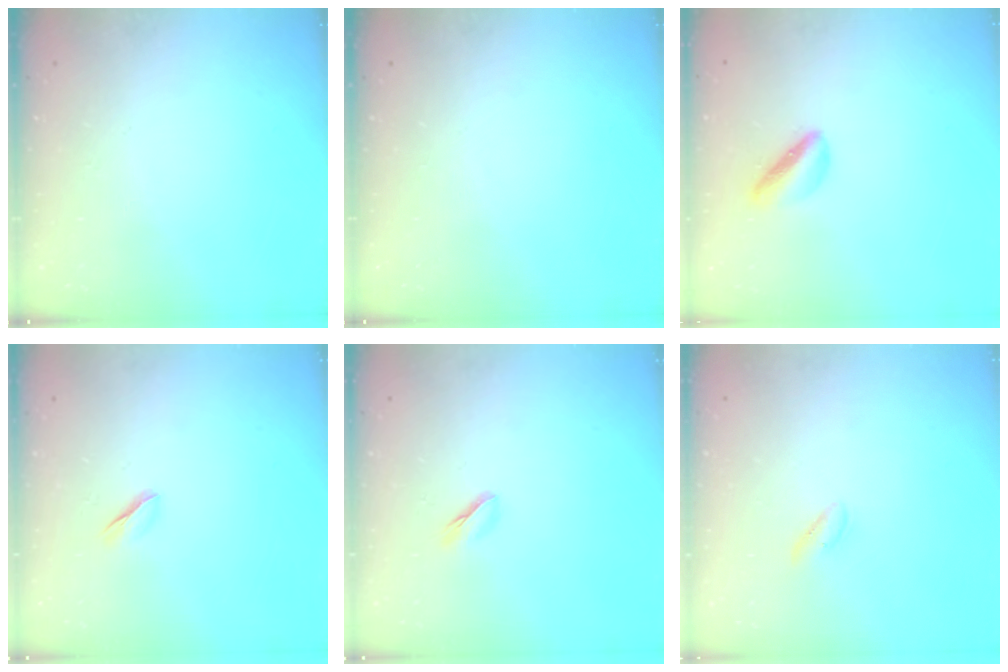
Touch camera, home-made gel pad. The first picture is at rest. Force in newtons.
{"total": 0.0}
{"total": 3.9, "press": 3.8, "slide": 1.0}
{"total": 2.0, "press": 2.0, "slide": 0.6}
{"total": 2.3, "press": 2.2, "slide": 0.8}
{"total": 2.1, "press": 1.7, "slide": 1.3}